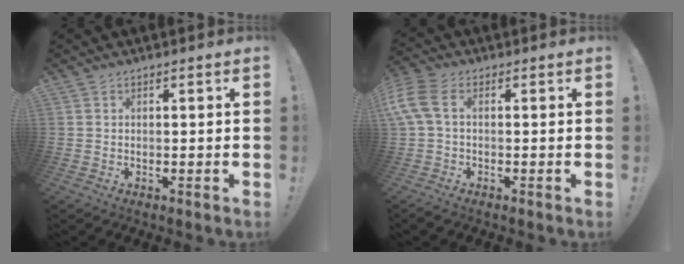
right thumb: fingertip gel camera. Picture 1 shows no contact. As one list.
[{"total": 7.2, "force": [0.8, 3.3, 6.3], "torque": [-0.139, -0.006, 0.019]}]